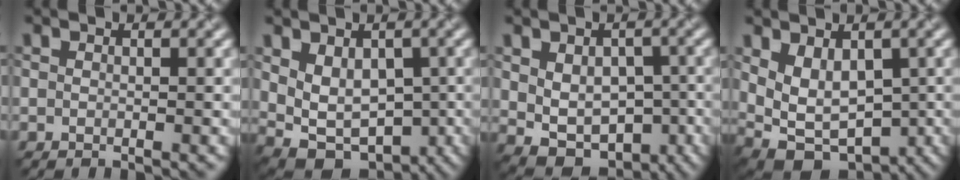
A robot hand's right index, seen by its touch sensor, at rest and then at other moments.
{"total": 4.6, "force": [0.5, 3.5, 3.0], "torque": [-0.063, -0.011, 0.021]}
{"total": 6.1, "force": [-0.5, 4.4, 4.1], "torque": [-0.067, -0.011, 0.013]}
{"total": 4.6, "force": [0.1, 3.2, 3.2], "torque": [-0.071, -0.010, 0.013]}